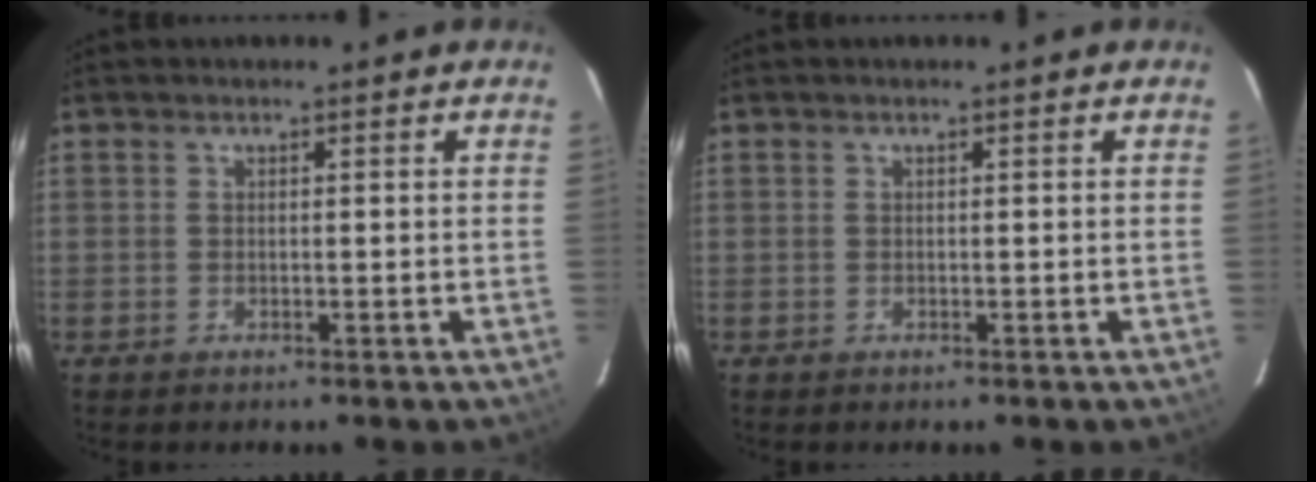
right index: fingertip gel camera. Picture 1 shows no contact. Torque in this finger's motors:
{"motor_torque": [-0.38, 0.27, -0.18, -0.04]}